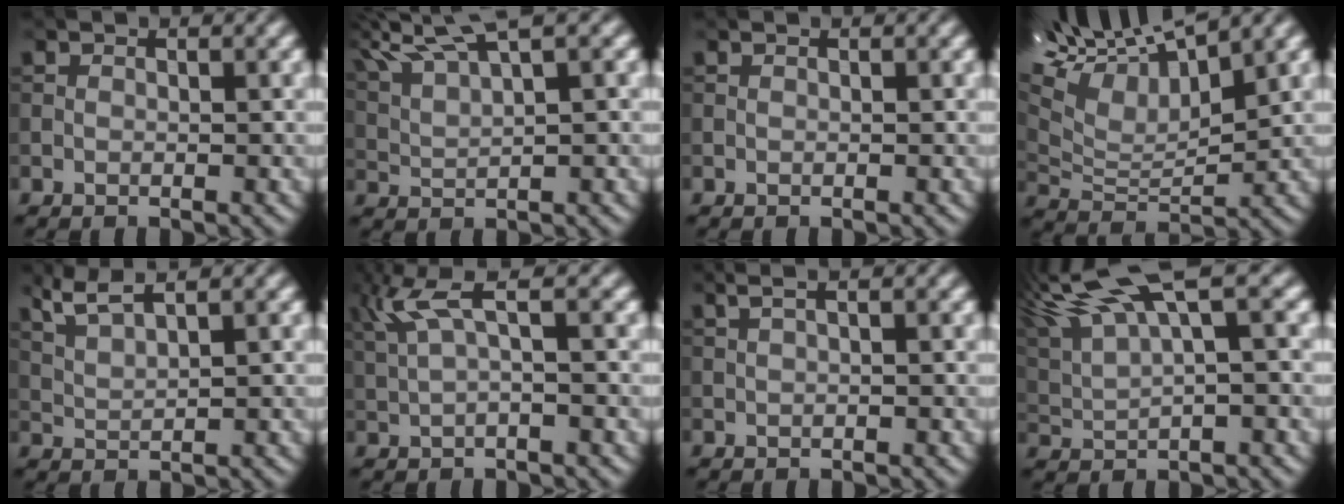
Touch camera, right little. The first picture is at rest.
{"total": 5.4, "force": [3.9, 1.0, 3.7], "torque": [-0.082, 0.015, 0.073]}
{"total": 0.0}
{"total": 10.6, "force": [7.5, 3.6, 6.5], "torque": [-0.141, 0.021, 0.130]}
{"total": 3.3, "force": [2.4, 0.6, 2.2], "torque": [-0.046, 0.008, 0.053]}
{"total": 3.8, "force": [1.5, 0.7, 3.4], "torque": [-0.080, 0.011, 0.034]}
{"total": 3.1, "force": [1.5, 1.4, 2.3], "torque": [-0.024, 0.020, 0.001]}
{"total": 8.5, "force": [5.4, 2.0, 6.3], "torque": [-0.130, 0.027, 0.099]}